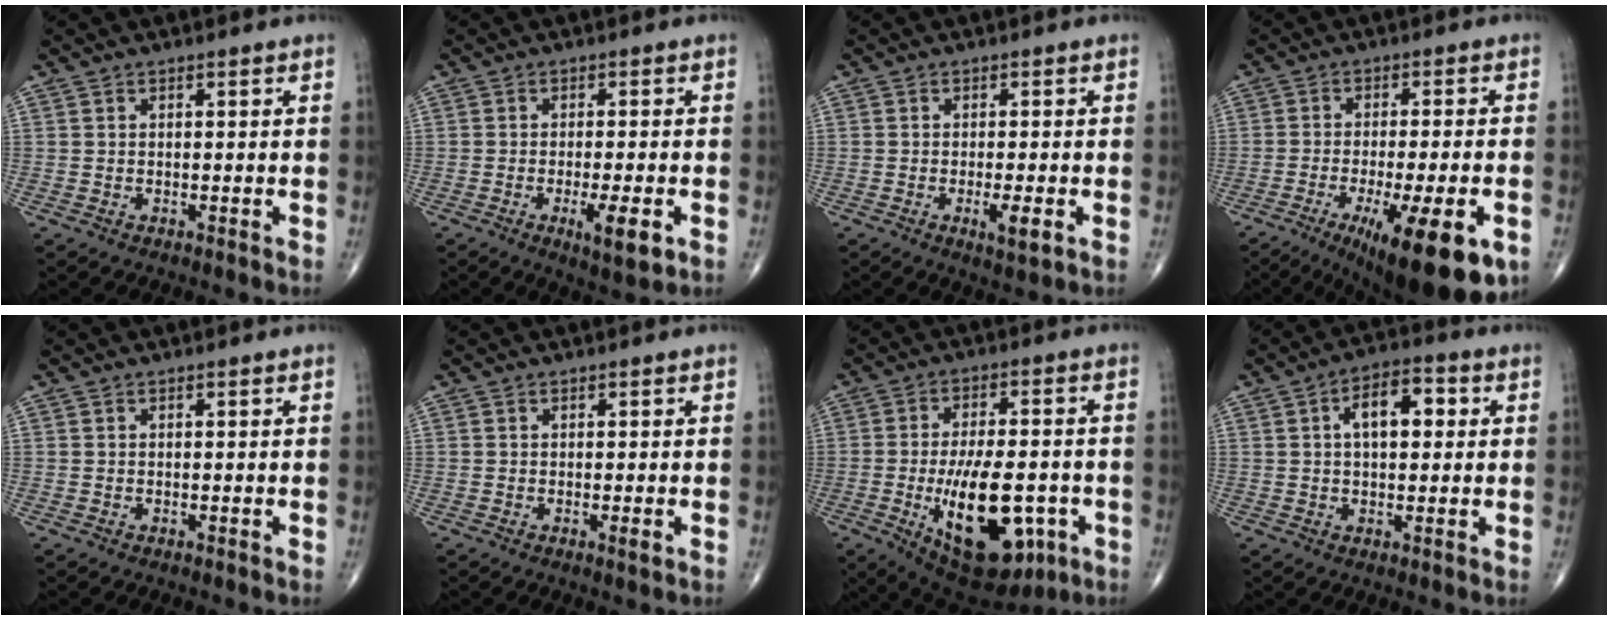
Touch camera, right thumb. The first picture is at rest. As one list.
[{"total": 6.3, "force": [-2.2, 1.4, 5.7], "torque": [-0.091, -0.009, -0.031]}, {"total": 3.8, "force": [-1.3, 0.8, 3.5], "torque": [-0.058, -0.007, -0.019]}, {"total": 18.6, "force": [-8.6, 4.8, 15.7], "torque": [-0.193, -0.001, -0.120]}, {"total": 0.0}, {"total": 0.9, "force": [-0.2, 0.1, 0.9], "torque": [-0.014, -0.003, -0.003]}, {"total": 20.0, "force": [-5.7, 9.5, 16.6], "torque": [-0.248, 0.010, -0.065]}, {"total": 8.7, "force": [1.9, 4.6, 7.2], "torque": [-0.097, 0.017, 0.023]}]